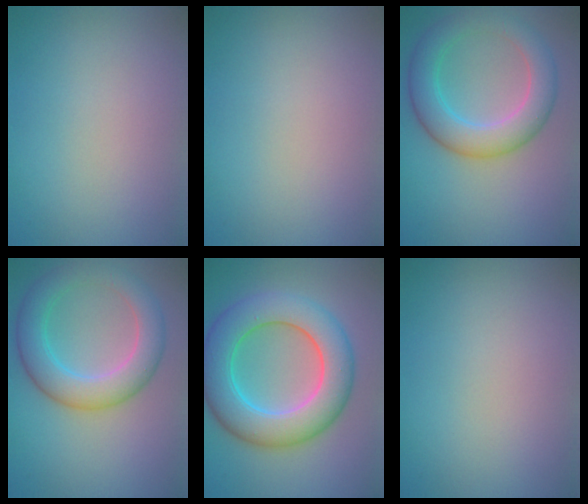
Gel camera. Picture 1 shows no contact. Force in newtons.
{"total": 0.0}
{"total": 5.8, "press": 5.8, "slide": 0.1}
{"total": 5.8, "press": 5.8, "slide": 0.1}
{"total": 9.4, "press": 9.4, "slide": 0.4}
{"total": 0.0}